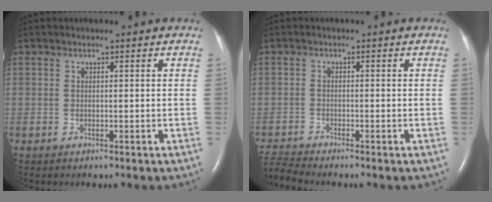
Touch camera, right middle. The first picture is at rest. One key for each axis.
{"total": 3.4, "fx": -3.1, "fy": -1.2, "fz": 0.1, "tx": -0.015, "ty": -0.018, "tz": -0.062}